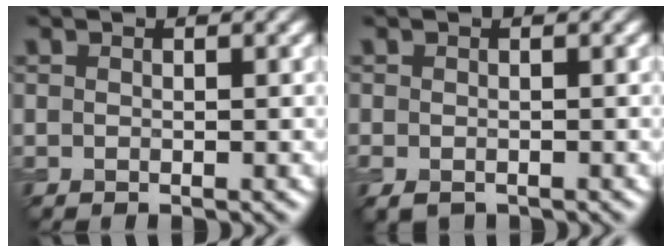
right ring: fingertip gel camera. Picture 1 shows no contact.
{"total": 1.5, "force": [-0.9, 0.8, 0.7], "torque": [-0.019, -0.011, -0.016]}